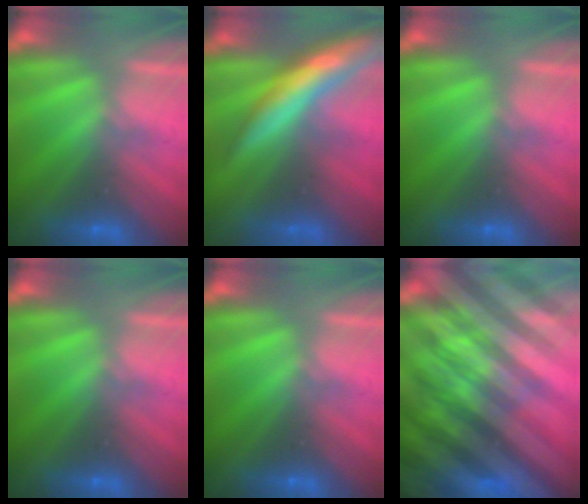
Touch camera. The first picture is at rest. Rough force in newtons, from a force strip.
{"total": 7.8}
{"total": 0.0}
{"total": 0.0}
{"total": 0.0}
{"total": 7.1}